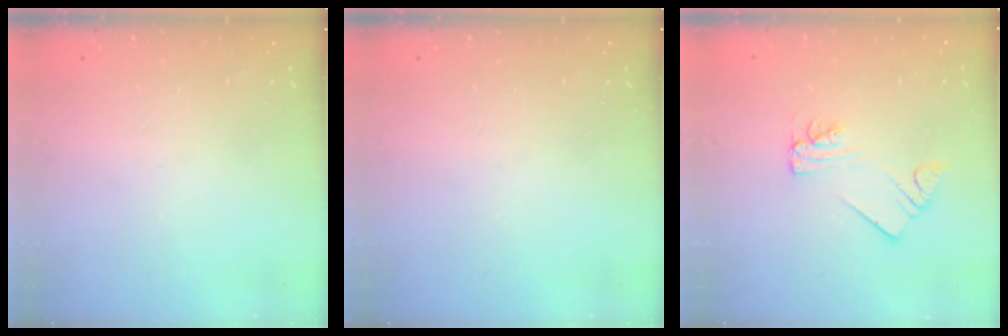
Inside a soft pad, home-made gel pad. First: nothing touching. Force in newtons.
{"total": 0.0}
{"total": 2.2, "press": 2.2, "slide": 0.1}